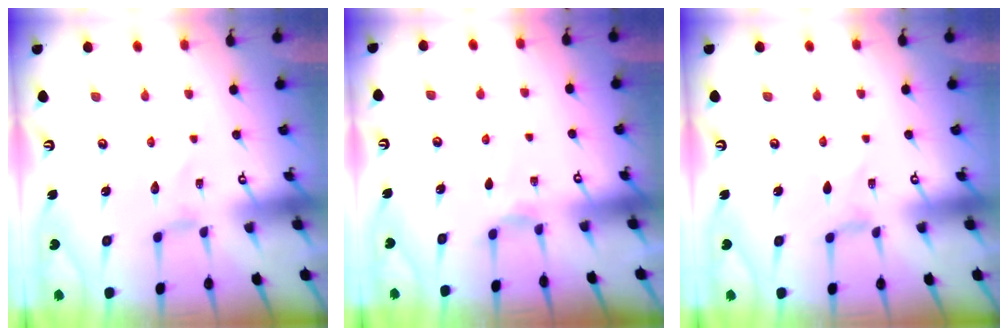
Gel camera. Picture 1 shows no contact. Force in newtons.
{"total": 2.4, "press": 2.4, "slide": 0.4}
{"total": 0.0}